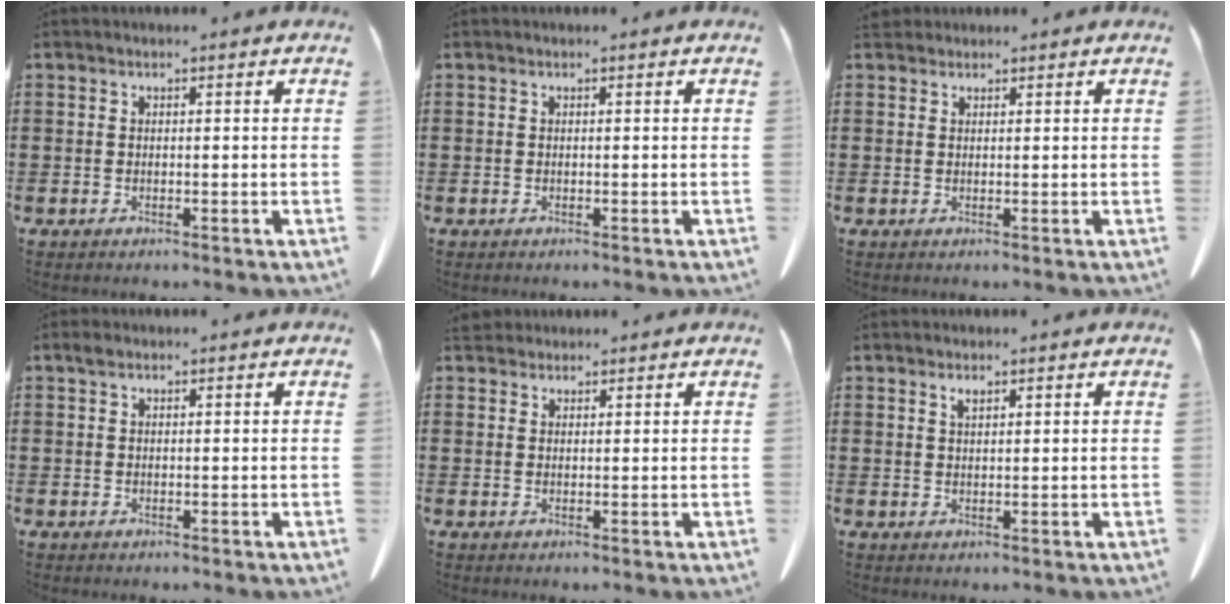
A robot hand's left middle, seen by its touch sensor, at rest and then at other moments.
{"total": 0.0}
{"total": 1.4, "force": [1.2, 0.5, 0.2], "torque": [-0.009, 0.001, 0.026]}
{"total": 0.8, "force": [0.5, 0.5, 0.4], "torque": [-0.010, 0.004, 0.009]}
{"total": 2.2, "force": [2.0, 0.8, 0.5], "torque": [-0.017, 0.002, 0.040]}
{"total": 1.2, "force": [0.9, 0.2, 0.8], "torque": [-0.018, -0.001, 0.018]}